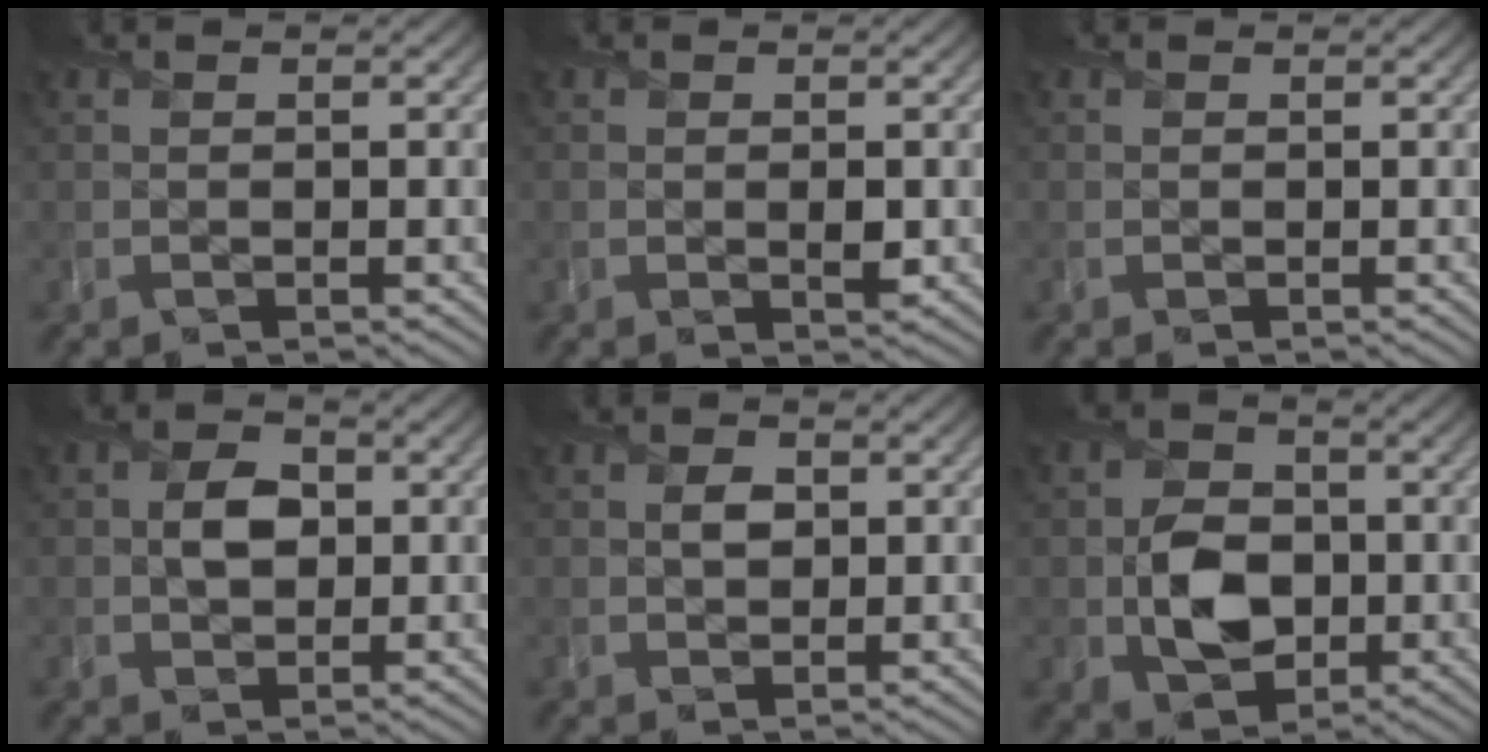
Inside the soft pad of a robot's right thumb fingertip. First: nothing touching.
{"total": 1.3, "force": [-0.1, 0.9, 1.0], "torque": [-0.016, -0.008, -0.002]}
{"total": 0.0}
{"total": 3.9, "force": [0.2, 3.0, 2.5], "torque": [-0.052, -0.001, -0.003]}
{"total": 2.2, "force": [0.4, 1.7, 1.3], "torque": [-0.028, -0.003, 0.003]}
{"total": 6.8, "force": [-1.1, 5.3, 4.1], "torque": [-0.087, -0.011, -0.026]}